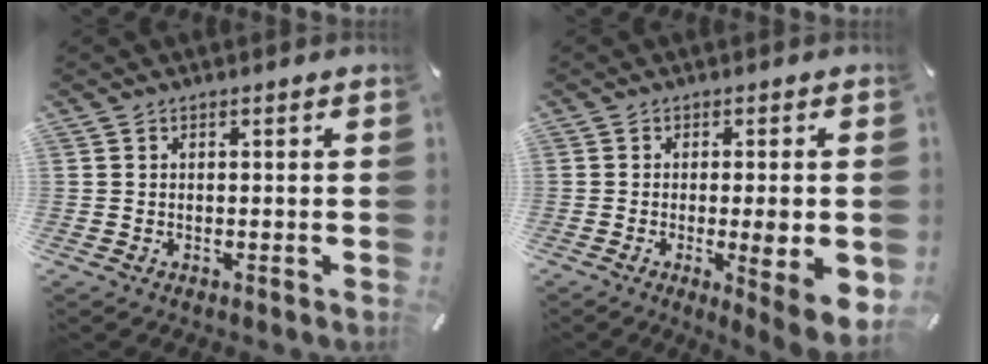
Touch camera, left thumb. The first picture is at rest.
{"total": 8.0, "force": [-1.0, 1.2, 7.9], "torque": [-0.102, -0.017, -0.012]}